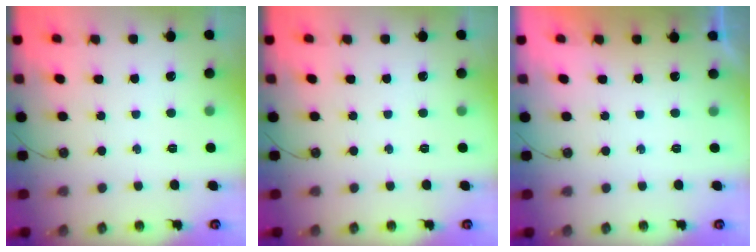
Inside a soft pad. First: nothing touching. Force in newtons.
{"total": 0.0}
{"total": 0.0}